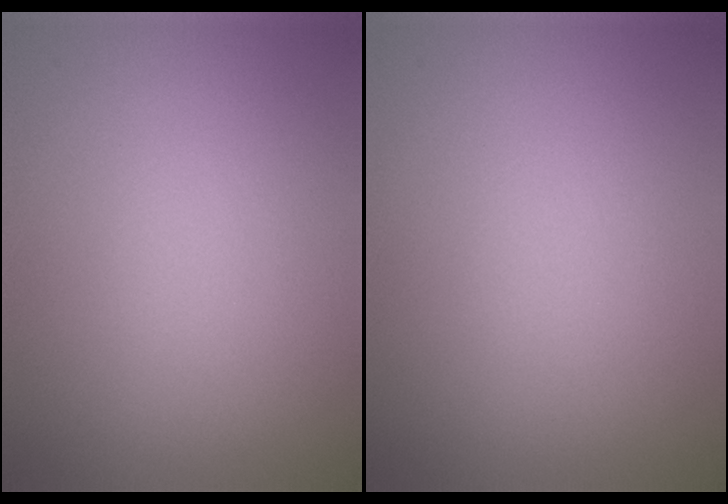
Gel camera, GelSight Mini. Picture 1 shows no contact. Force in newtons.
{"total": 0.0}